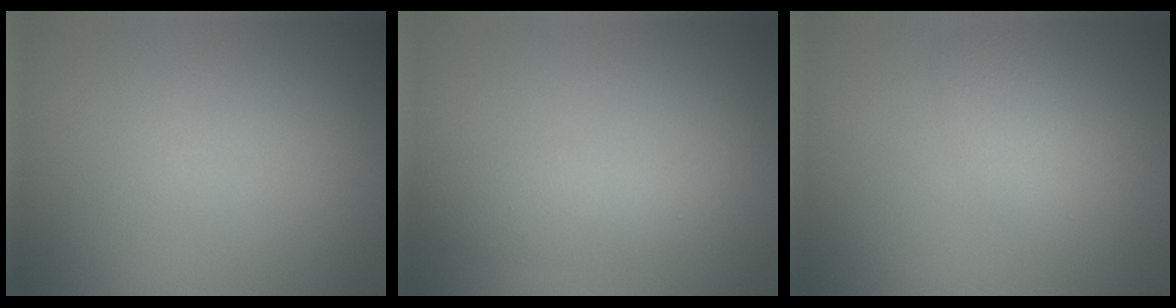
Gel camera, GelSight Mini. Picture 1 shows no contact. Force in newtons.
{"total": 2.3, "press": 2.3, "slide": 0.1}
{"total": 1.8, "press": 1.8, "slide": 0.1}